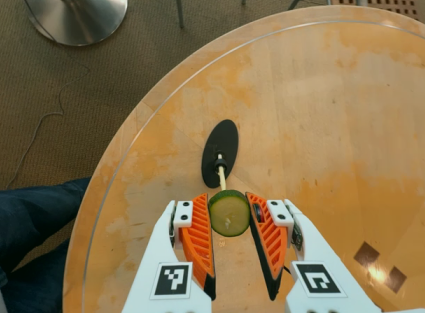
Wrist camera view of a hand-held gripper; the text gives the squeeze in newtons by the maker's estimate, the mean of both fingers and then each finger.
{"total": 8.2, "left": 8.0, "right": 8.5}